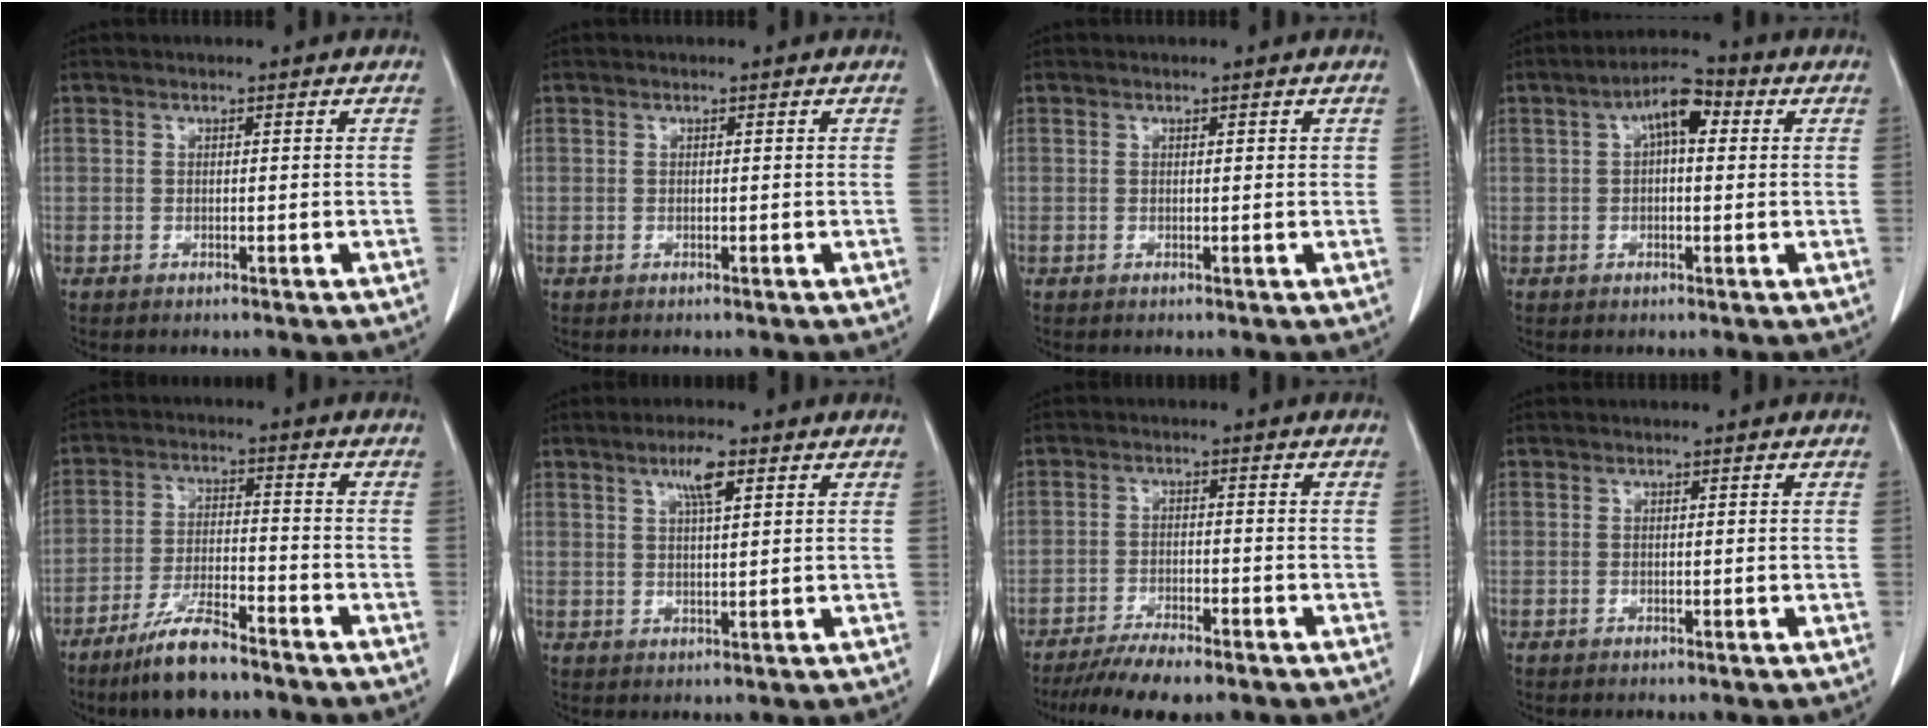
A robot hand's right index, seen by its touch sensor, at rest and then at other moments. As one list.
[{"total": 0.0}, {"total": 0.6, "force": [0.3, 0.2, 0.5], "torque": [-0.006, 0.000, 0.004]}, {"total": 6.2, "force": [1.6, 2.4, 5.5], "torque": [-0.097, 0.029, 0.023]}, {"total": 8.8, "force": [-6.7, 1.6, 5.4], "torque": [-0.109, -0.017, -0.124]}, {"total": 4.3, "force": [2.3, 0.6, 3.6], "torque": [-0.066, 0.002, 0.040]}, {"total": 7.4, "force": [-6.0, 1.3, 4.1], "torque": [-0.066, -0.015, -0.099]}, {"total": 0.0}]